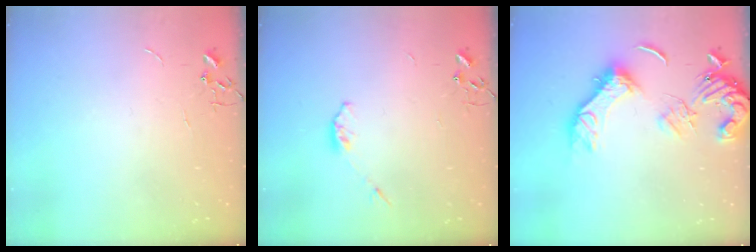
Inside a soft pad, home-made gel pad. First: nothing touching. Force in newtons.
{"total": 3.1, "press": 3.1, "slide": 0.5}
{"total": 16.1, "press": 16.0, "slide": 2.2}